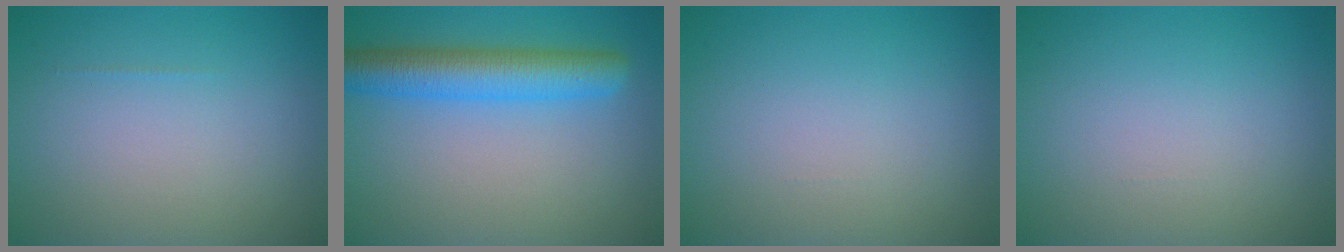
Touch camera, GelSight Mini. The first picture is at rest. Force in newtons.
{"total": 5.7, "press": 5.7, "slide": 0.2}
{"total": 0.0}
{"total": 0.0}